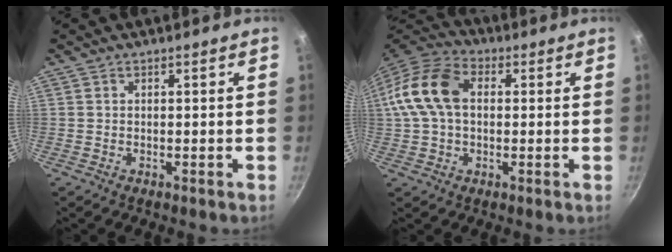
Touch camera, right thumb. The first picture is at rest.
{"total": 13.9, "force": [1.7, 9.4, 10.1], "torque": [-0.180, 0.027, 0.015]}